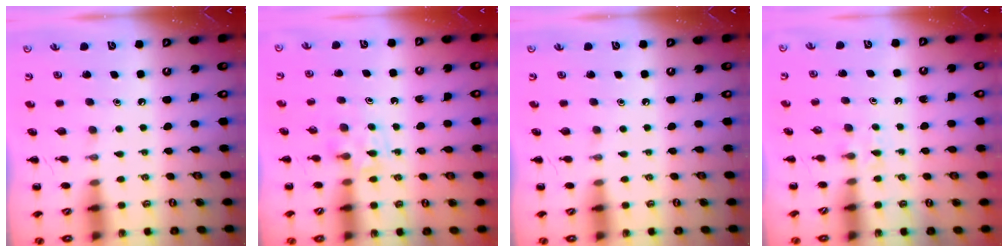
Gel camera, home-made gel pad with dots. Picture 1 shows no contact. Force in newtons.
{"total": 6.2, "press": 6.0, "slide": 1.4}
{"total": 0.0}
{"total": 2.4, "press": 2.0, "slide": 1.2}